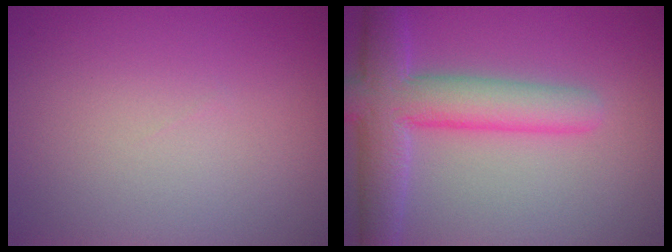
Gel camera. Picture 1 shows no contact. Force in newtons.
{"total": 6.8, "press": 6.7, "slide": 0.3}